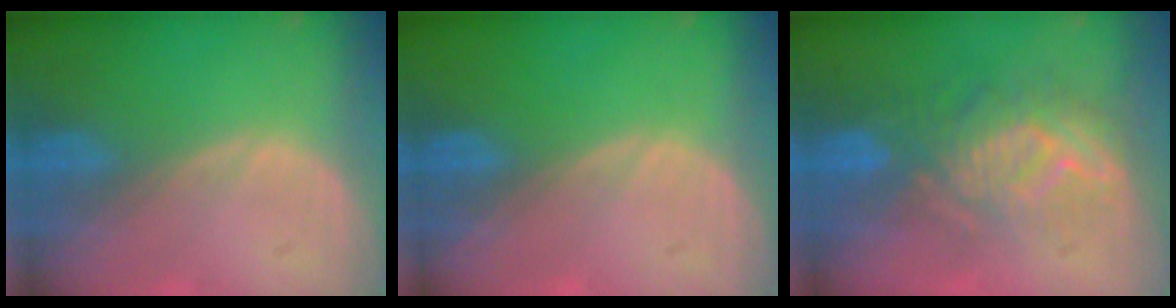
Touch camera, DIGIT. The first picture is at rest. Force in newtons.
{"total": 0.0}
{"total": 9.1, "press": 8.7, "slide": 2.7}